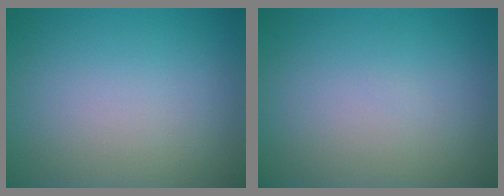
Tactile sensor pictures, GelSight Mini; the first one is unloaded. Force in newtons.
{"total": 0.0}